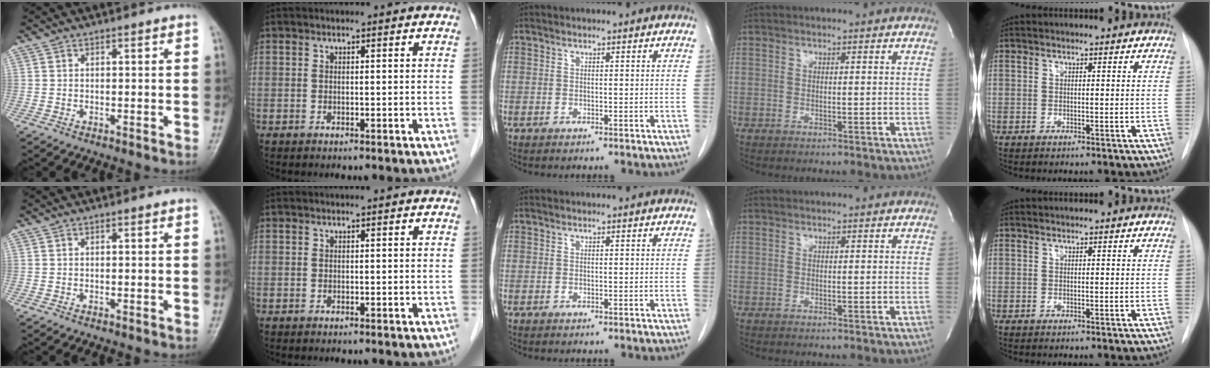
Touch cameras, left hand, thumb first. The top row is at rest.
{}